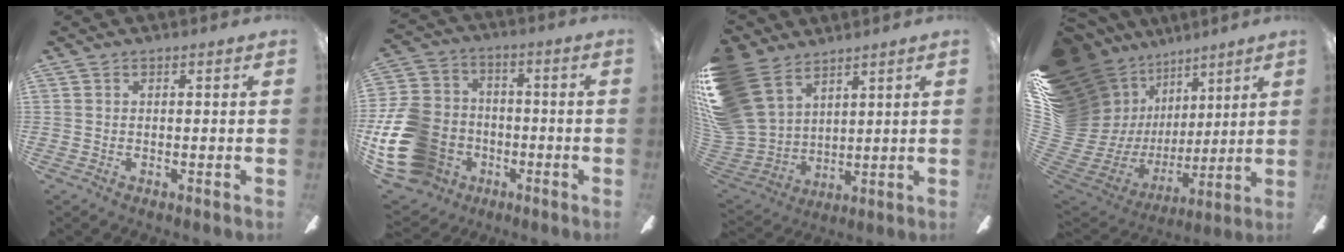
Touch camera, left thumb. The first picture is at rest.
{"total": 20.3, "force": [-6.6, 15.9, 10.8], "torque": [-0.231, 0.044, -0.096]}
{"total": 19.9, "force": [10.4, 13.7, 10.1], "torque": [-0.234, -0.052, 0.196]}
{"total": 20.5, "force": [8.8, 16.4, 8.6], "torque": [-0.167, -0.108, 0.226]}